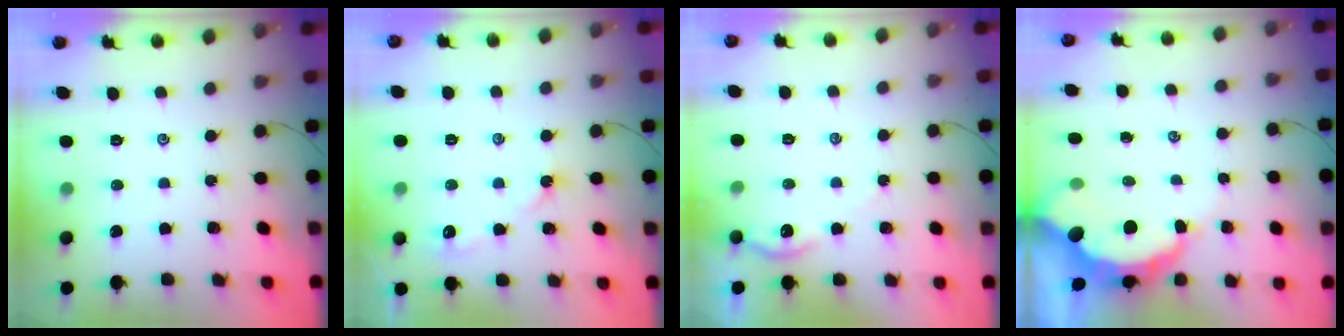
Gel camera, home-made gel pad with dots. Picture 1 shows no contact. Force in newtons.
{"total": 4.4, "press": 4.3, "slide": 0.6}
{"total": 4.1, "press": 4.1, "slide": 0.4}
{"total": 8.7, "press": 8.7, "slide": 0.9}